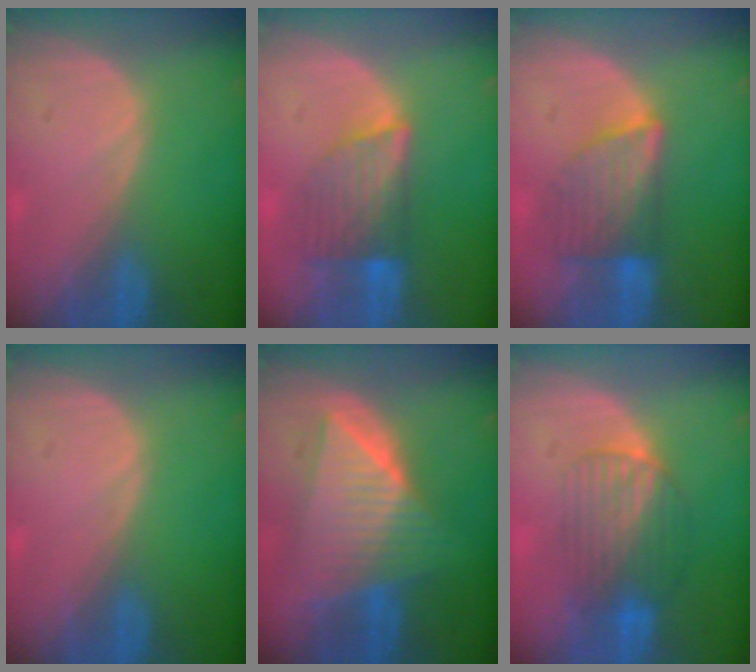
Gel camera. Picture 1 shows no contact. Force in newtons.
{"total": 7.0, "press": 6.4, "slide": 2.8}
{"total": 6.6, "press": 6.5, "slide": 1.0}
{"total": 0.0}
{"total": 9.6, "press": 9.6, "slide": 0.8}
{"total": 6.6, "press": 6.5, "slide": 1.1}